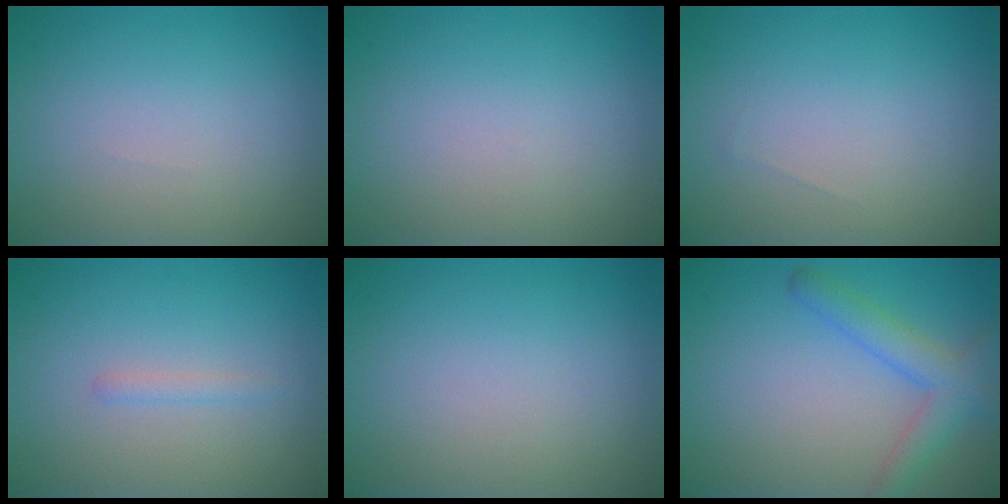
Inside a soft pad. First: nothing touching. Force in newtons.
{"total": 0.0}
{"total": 0.0}
{"total": 0.8, "press": 0.8, "slide": 0.0}
{"total": 0.0}
{"total": 3.5, "press": 3.5, "slide": 0.2}